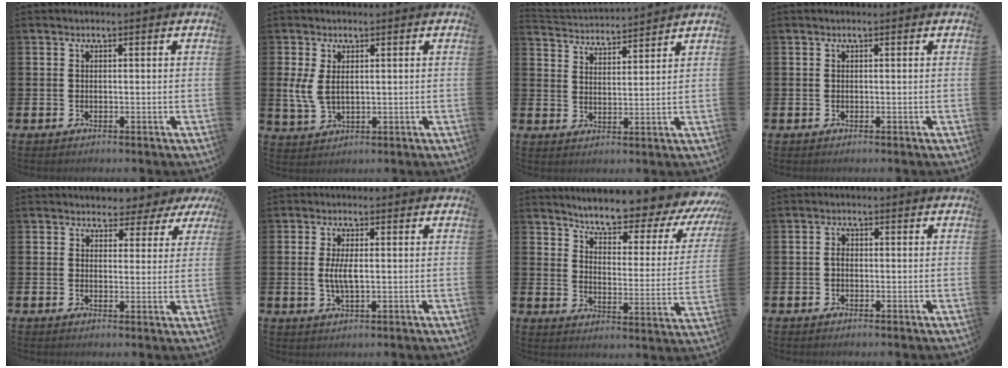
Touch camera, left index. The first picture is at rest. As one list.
[{"total": 3.8, "force": [1.4, 2.1, 2.8], "torque": [-0.053, 0.005, 0.023]}, {"total": 3.8, "force": [3.8, 0.3, -0.4], "torque": [-0.010, -0.031, 0.065]}, {"total": 0.0}, {"total": 3.2, "force": [2.5, 1.9, 0.2], "torque": [-0.003, -0.018, 0.039]}, {"total": 3.4, "force": [0.3, 1.3, 3.1], "torque": [-0.061, 0.004, 0.003]}, {"total": 7.1, "force": [6.5, 1.0, 2.5], "torque": [-0.069, -0.057, 0.103]}, {"total": 1.3, "force": [-0.2, 0.8, 0.9], "torque": [-0.010, 0.001, -0.007]}]